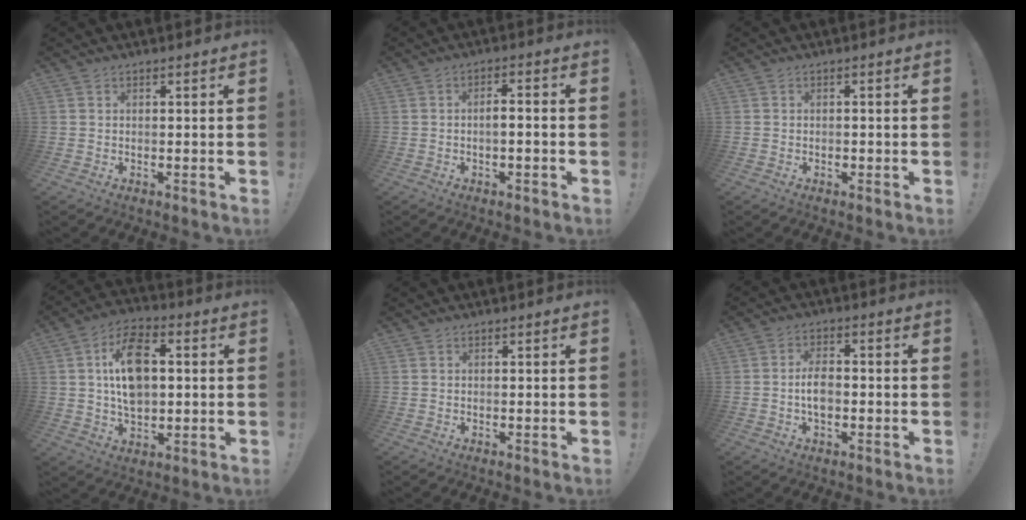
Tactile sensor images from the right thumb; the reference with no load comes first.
{"total": 3.3, "force": [-1.2, 0.7, 3.0], "torque": [-0.052, 0.002, -0.023]}
{"total": 0.9, "force": [-0.7, 0.5, 0.3], "torque": [-0.006, 0.002, -0.012]}
{"total": 14.7, "force": [1.7, 9.5, 11.1], "torque": [-0.184, 0.012, 0.031]}
{"total": 0.0}
{"total": 5.8, "force": [-1.2, 3.3, 4.6], "torque": [-0.072, 0.006, -0.024]}